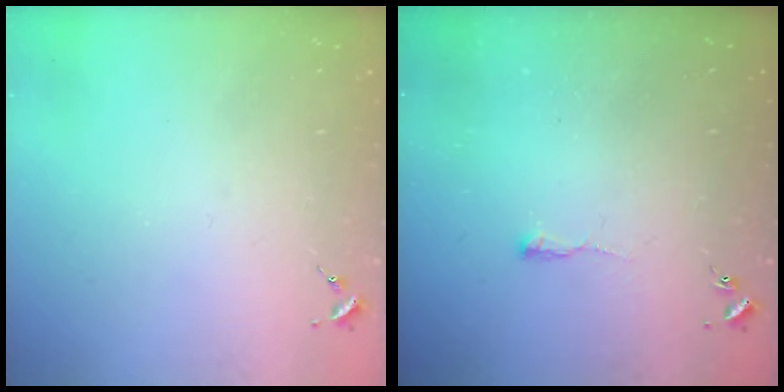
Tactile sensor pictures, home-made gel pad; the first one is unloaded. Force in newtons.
{"total": 3.0, "press": 3.0, "slide": 0.5}